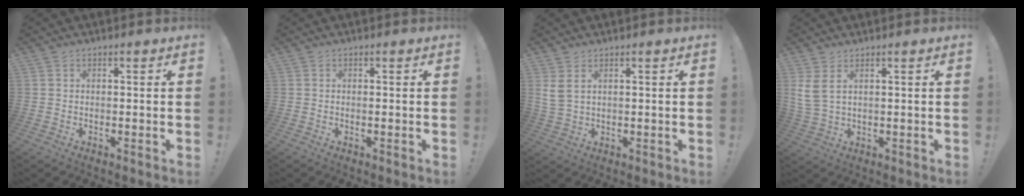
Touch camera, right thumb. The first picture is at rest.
{"total": 0.0}
{"total": 3.9, "force": [2.1, 1.8, 2.8], "torque": [-0.055, -0.007, 0.038]}
{"total": 4.7, "force": [2.3, 1.7, 3.7], "torque": [-0.071, -0.010, 0.043]}